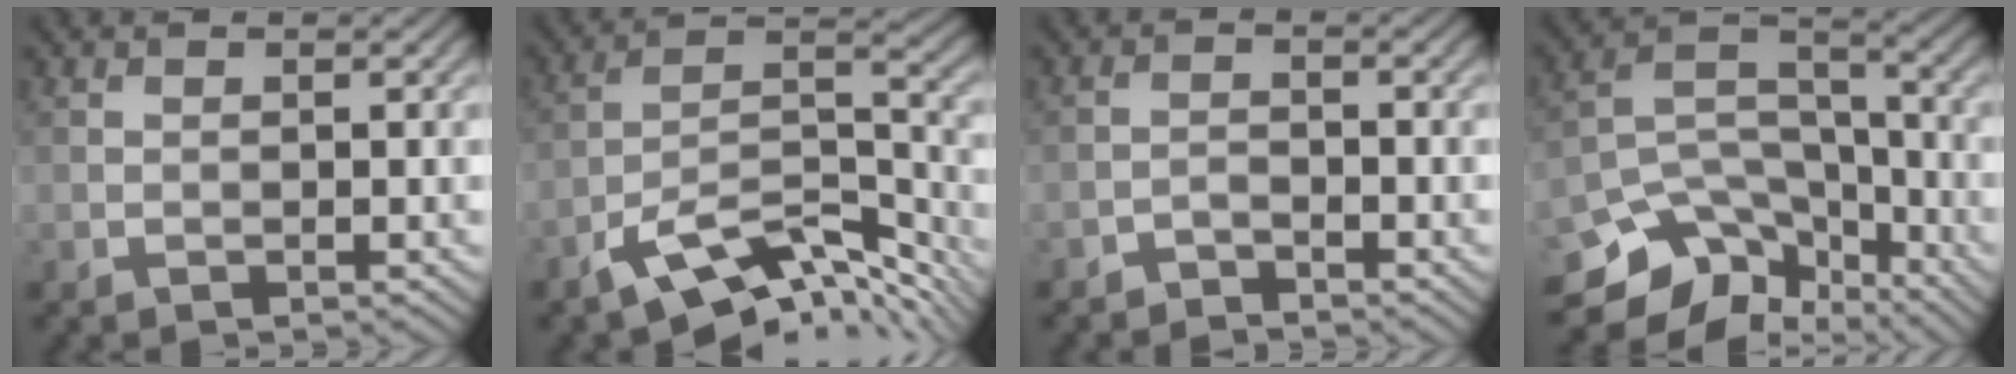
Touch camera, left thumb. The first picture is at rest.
{"total": 12.6, "force": [-8.8, 4.4, 7.8], "torque": [-0.135, -0.006, -0.156]}
{"total": 1.8, "force": [-1.7, 0.4, 0.4], "torque": [-0.002, 0.005, -0.038]}
{"total": 12.4, "force": [-8.9, 6.7, 5.4], "torque": [-0.114, -0.016, -0.149]}